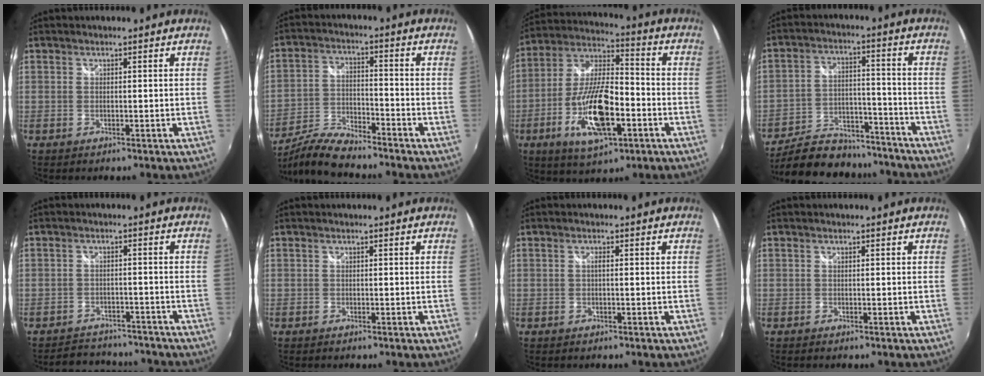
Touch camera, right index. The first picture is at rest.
{"total": 10.2, "force": [-9.1, 1.4, 4.3], "torque": [-0.093, -0.007, -0.174]}
{"total": 17.2, "force": [-6.1, 6.4, 14.8], "torque": [-0.304, -0.011, -0.109]}
{"total": 20.3, "force": [-17.2, 8.2, 7.0], "torque": [-0.152, 0.023, -0.239]}
{"total": 8.4, "force": [-7.4, 3.6, 1.5], "torque": [-0.039, 0.019, -0.097]}
{"total": 0.0}
{"total": 0.8, "force": [-0.2, 0.1, 0.8], "torque": [-0.014, 0.002, -0.004]}
{"total": 0.0}